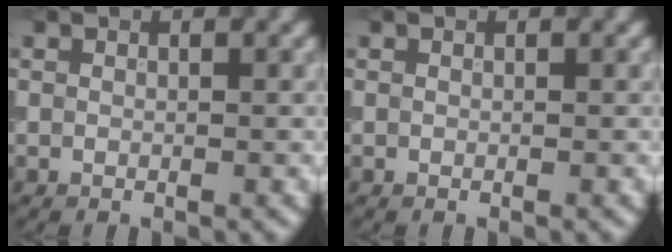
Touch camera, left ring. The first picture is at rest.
{"total": 0.0}